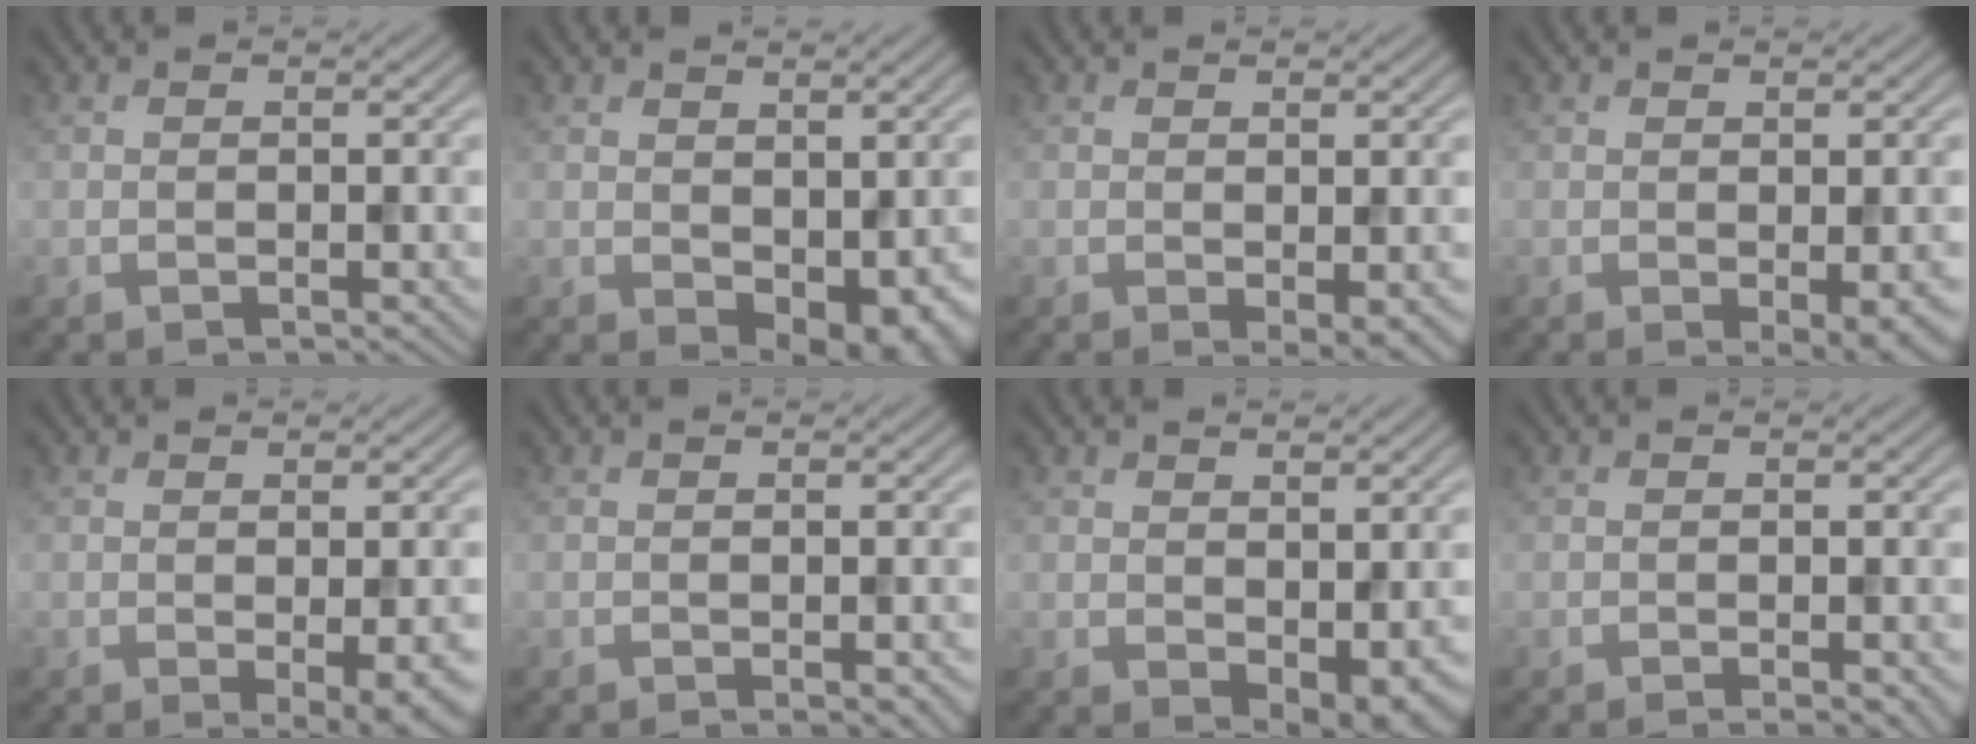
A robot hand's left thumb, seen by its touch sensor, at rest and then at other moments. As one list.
[{"total": 4.8, "force": [-0.5, 2.9, 3.7], "torque": [-0.054, -0.016, 0.006]}, {"total": 2.4, "force": [-0.5, 0.5, 2.3], "torque": [-0.038, -0.008, -0.007]}, {"total": 3.9, "force": [-1.1, 0.9, 3.7], "torque": [-0.055, -0.006, -0.009]}, {"total": 5.0, "force": [-1.3, 1.2, 4.6], "torque": [-0.065, -0.007, -0.011]}, {"total": 2.2, "force": [-1.2, 0.5, 1.8], "torque": [-0.017, 0.004, -0.017]}, {"total": 3.9, "force": [-0.5, 2.2, 3.2], "torque": [-0.048, -0.012, 0.000]}, {"total": 2.1, "force": [-1.1, 0.3, 1.8], "torque": [-0.019, 0.004, -0.020]}]